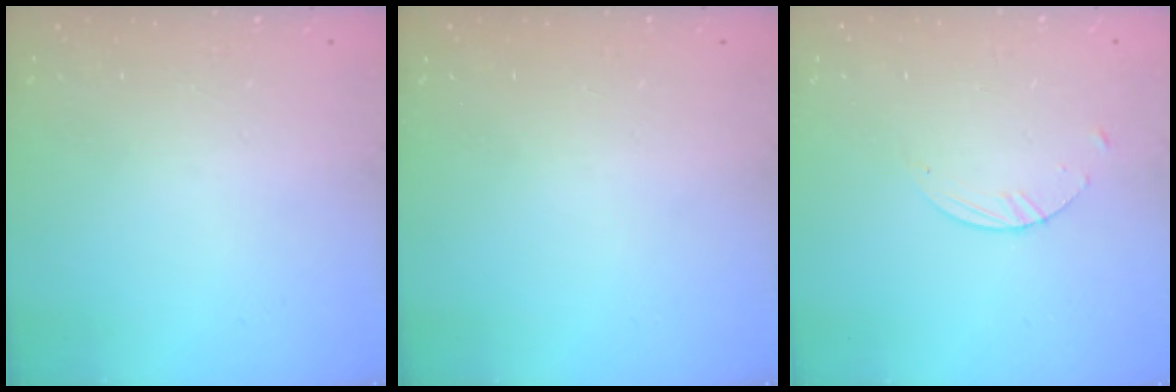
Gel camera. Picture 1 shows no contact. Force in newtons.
{"total": 0.0}
{"total": 2.1, "press": 2.1, "slide": 0.2}